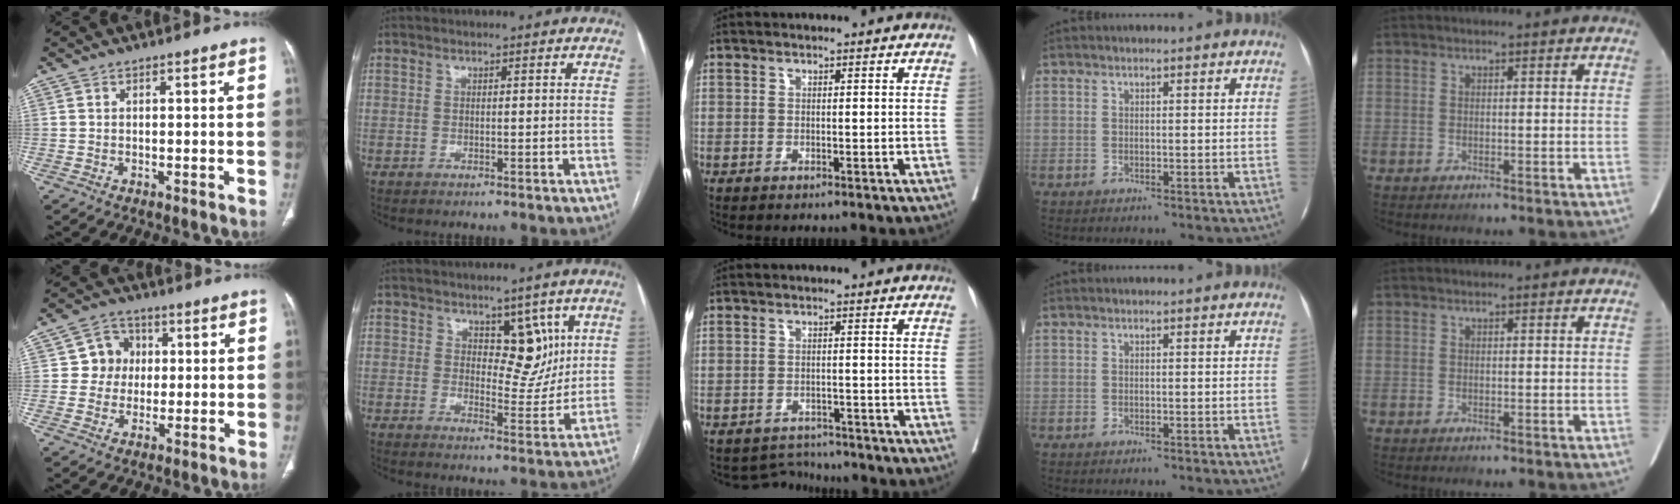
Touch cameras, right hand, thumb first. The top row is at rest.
{"thumb": {"total": 6.5, "force": [0.7, 6.2, 1.7], "torque": [0.014, 0.011, 0.005]}, "index": {"total": 6.7, "force": [3.1, 3.6, 4.7], "torque": [-0.053, -0.001, 0.052]}, "middle": {"total": 3.4, "force": [-3.2, 0.5, -1.2], "torque": [0.019, 0.007, -0.047]}}